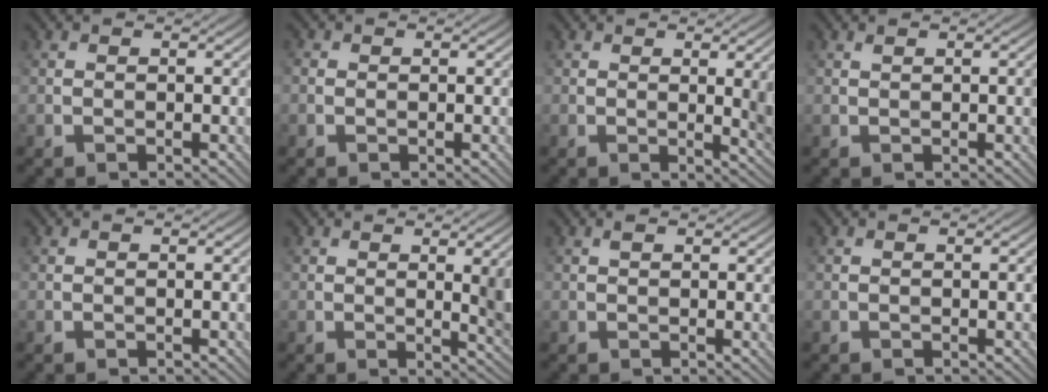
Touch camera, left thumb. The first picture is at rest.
{"total": 0.7, "force": [-0.1, 0.7, 0.3], "torque": [-0.004, -0.002, -0.004]}
{"total": 6.8, "force": [0.3, 1.9, 6.5], "torque": [-0.083, 0.001, 0.008]}
{"total": 1.8, "force": [0.4, 0.3, 1.8], "torque": [-0.026, 0.004, 0.007]}
{"total": 0.0}
{"total": 7.7, "force": [0.7, 2.2, 7.4], "torque": [-0.088, 0.006, 0.010]}
{"total": 1.6, "force": [0.7, 0.4, 1.4], "torque": [-0.026, -0.002, 0.015]}
{"total": 0.7, "force": [0.0, 0.1, 0.7], "torque": [-0.010, -0.001, 0.001]}